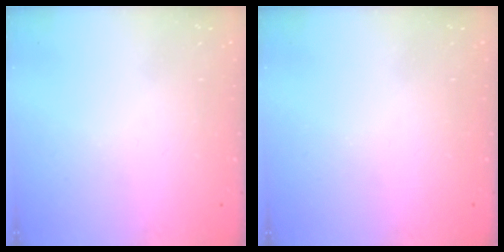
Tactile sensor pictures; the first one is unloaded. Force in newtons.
{"total": 0.0}